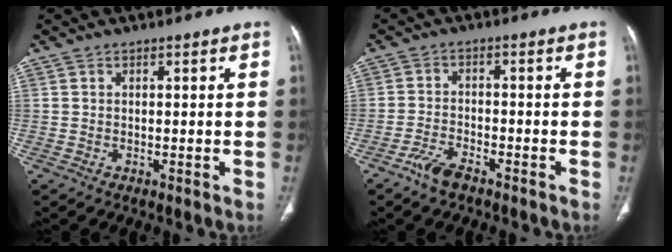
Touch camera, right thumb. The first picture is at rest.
{"total": 4.1, "force": [-3.1, 1.4, 2.2], "torque": [-0.051, 0.018, -0.060]}